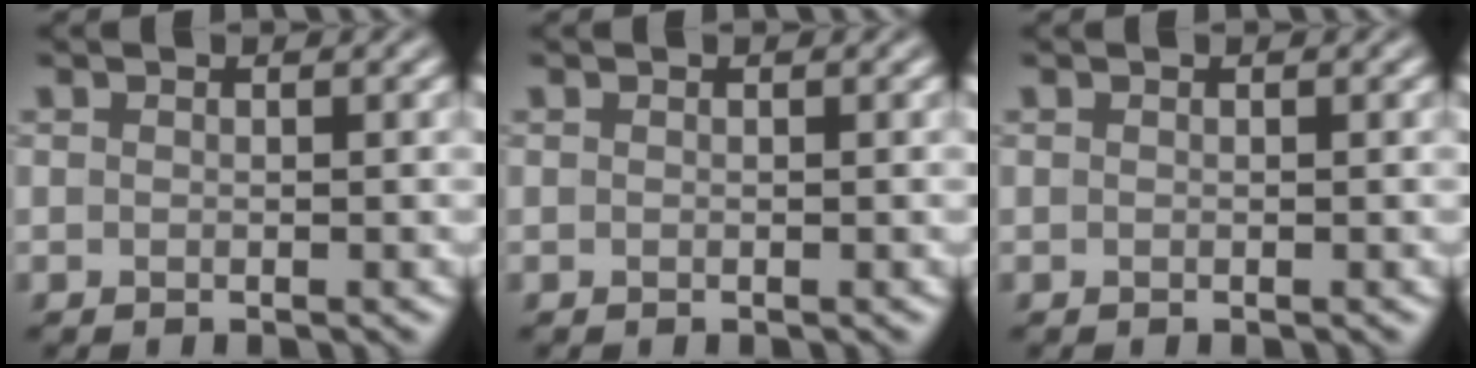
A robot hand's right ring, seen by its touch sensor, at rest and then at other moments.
{"total": 0.0}
{"total": 0.0}